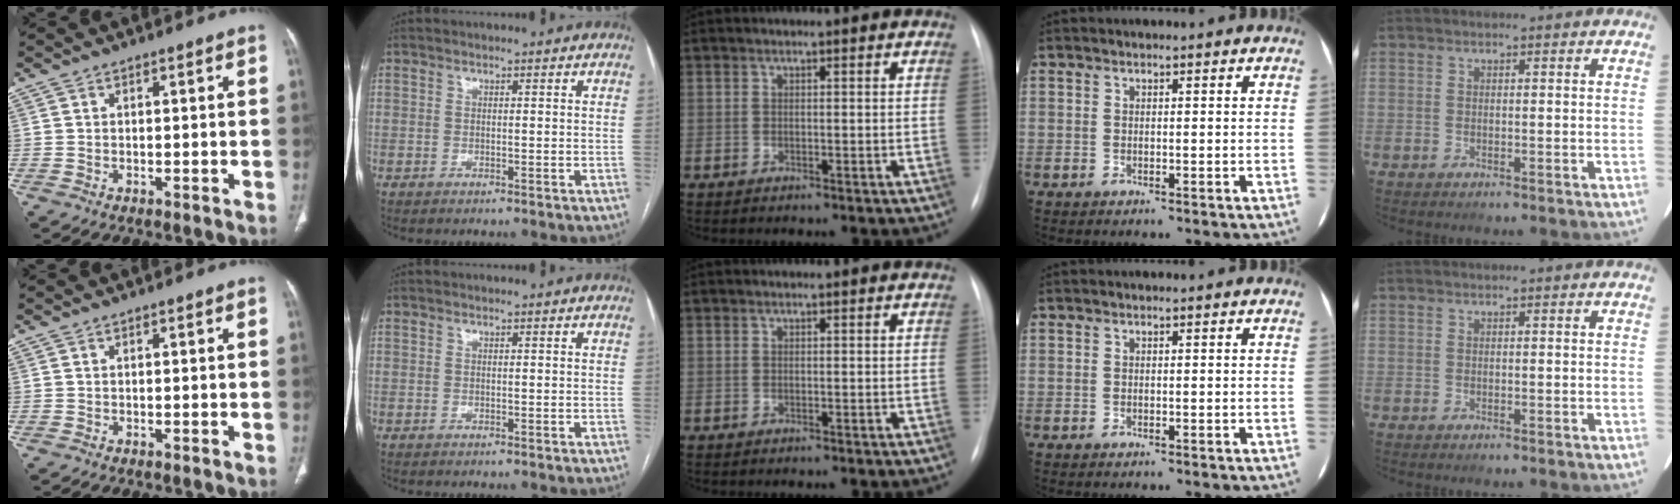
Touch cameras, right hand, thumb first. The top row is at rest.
{}